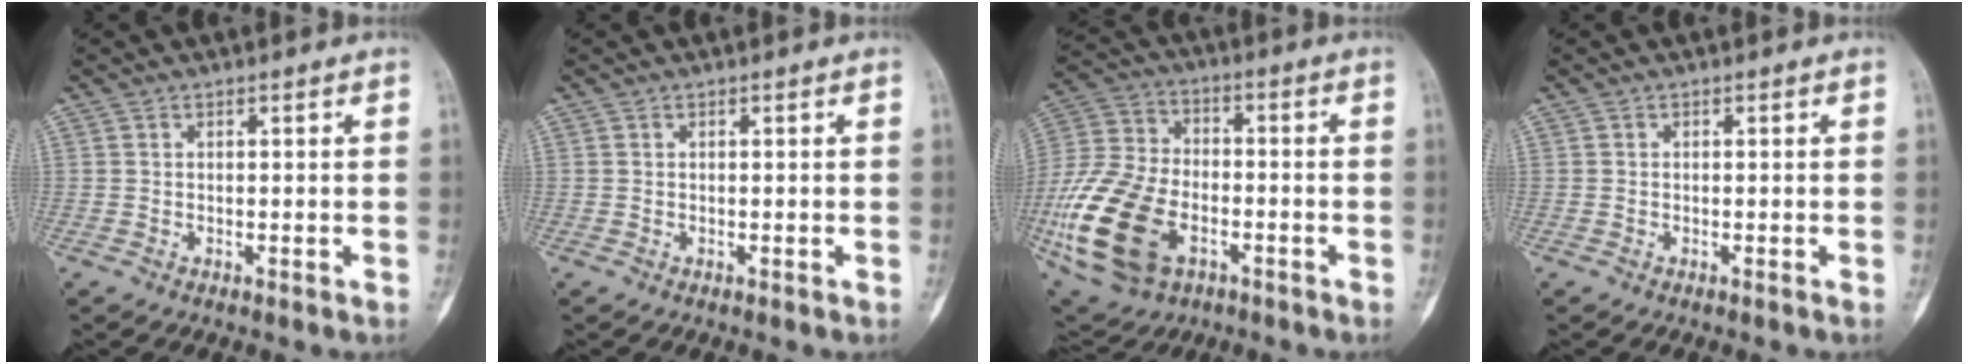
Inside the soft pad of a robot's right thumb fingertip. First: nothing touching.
{"total": 0.0}
{"total": 21.9, "force": [-7.0, 13.7, 15.5], "torque": [-0.330, 0.012, -0.117]}
{"total": 0.0}